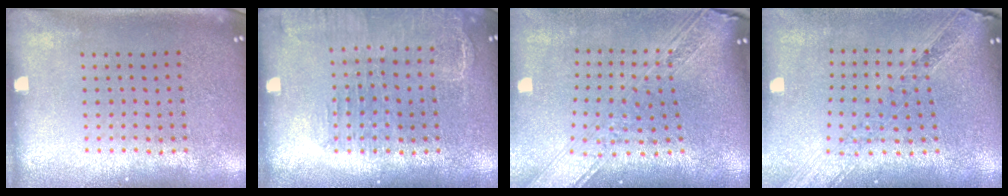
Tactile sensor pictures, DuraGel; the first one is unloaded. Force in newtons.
{"total": 1.6, "press": 1.5, "slide": 0.5}
{"total": 3.3, "press": 2.5, "slide": 2.2}
{"total": 1.1, "press": 1.1, "slide": 0.2}